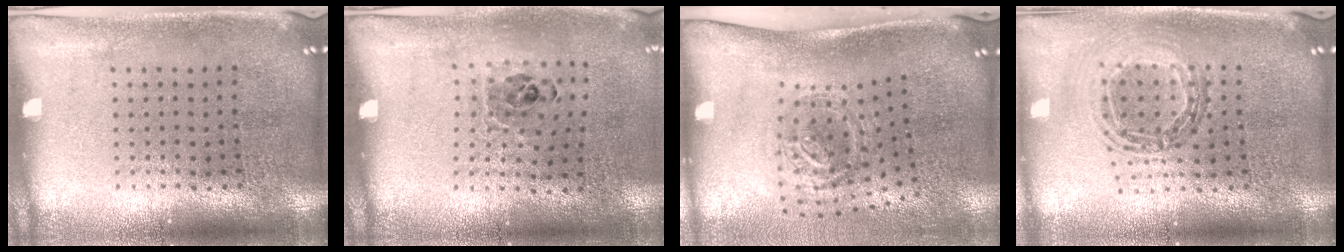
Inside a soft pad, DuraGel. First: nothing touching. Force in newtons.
{"total": 0.9, "press": 0.8, "slide": 0.3}
{"total": 1.9, "press": 1.2, "slide": 1.5}
{"total": 0.9, "press": 0.9, "slide": 0.0}